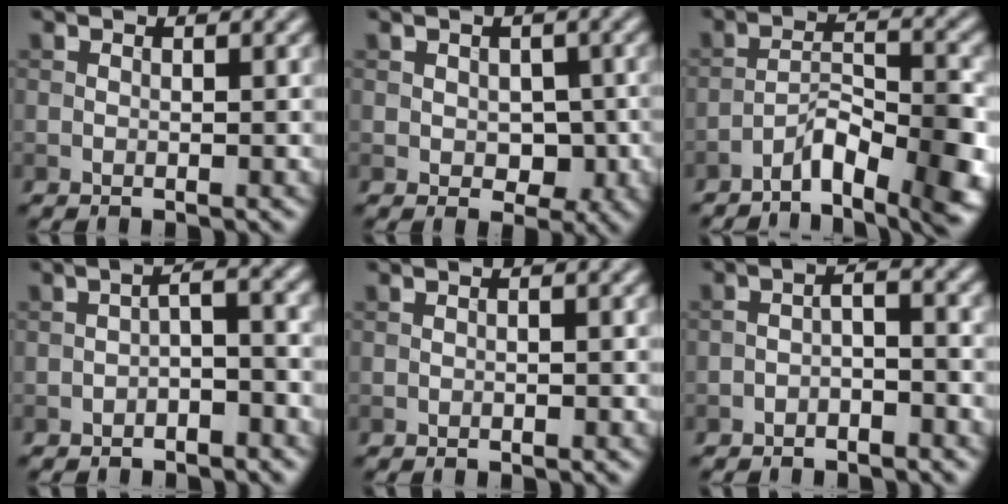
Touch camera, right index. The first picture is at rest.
{"total": 3.1, "force": [-0.2, 2.3, 2.0], "torque": [-0.023, -0.010, 0.001]}
{"total": 6.7, "force": [-4.4, 1.9, 4.7], "torque": [-0.071, 0.005, -0.071]}
{"total": 3.0, "force": [-1.5, 1.1, 2.4], "torque": [-0.039, 0.010, -0.032]}
{"total": 0.7, "force": [-0.4, 0.2, 0.5], "torque": [-0.010, 0.000, -0.007]}
{"total": 2.5, "force": [-1.5, 0.8, 1.8], "torque": [-0.035, 0.004, -0.034]}